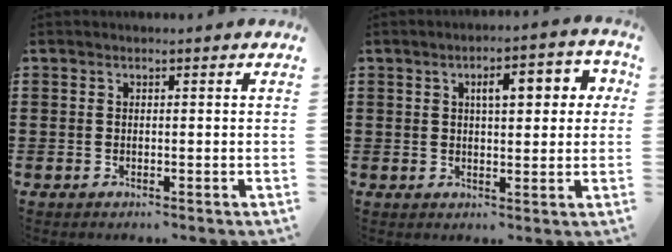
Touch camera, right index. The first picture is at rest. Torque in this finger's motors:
{"motor_torque": [0.89, -0.02, 0.65, 0.11]}